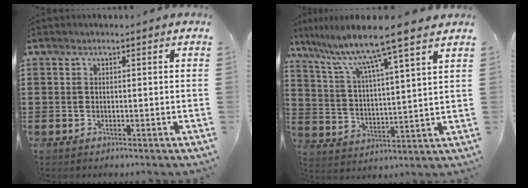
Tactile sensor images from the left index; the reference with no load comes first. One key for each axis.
{"total": 9.9, "fx": 7.9, "fy": -0.7, "fz": 5.9, "tx": -0.143, "ty": -0.046, "tz": 0.125}